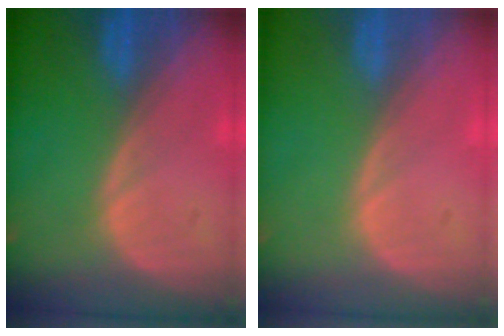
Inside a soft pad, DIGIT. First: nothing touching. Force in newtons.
{"total": 0.0}